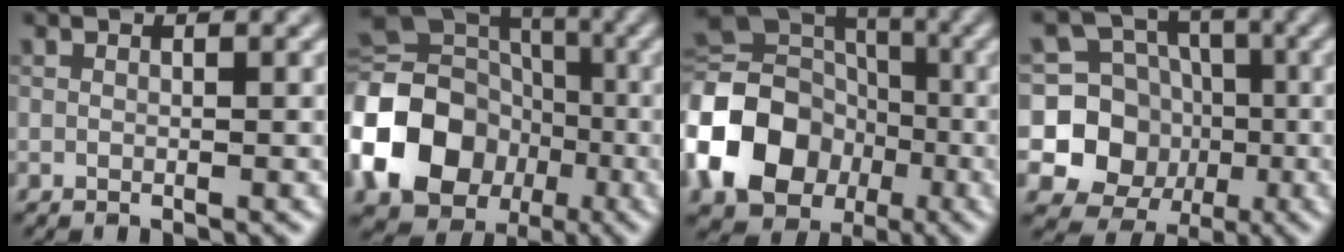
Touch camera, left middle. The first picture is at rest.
{"total": 16.6, "force": [-4.8, 13.6, 8.2], "torque": [-0.197, -0.008, -0.109]}
{"total": 14.6, "force": [-4.3, 11.7, 7.5], "torque": [-0.178, -0.008, -0.099]}
{"total": 8.8, "force": [-1.1, 8.3, 2.9], "torque": [-0.046, -0.006, -0.047]}